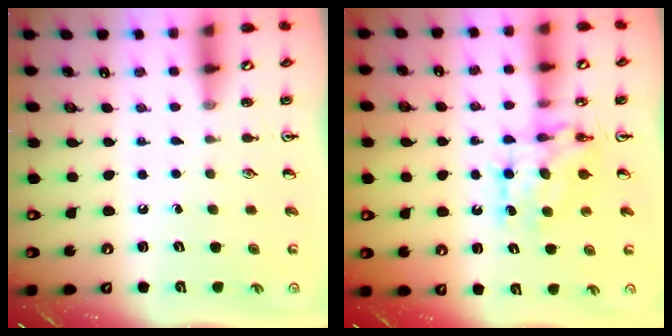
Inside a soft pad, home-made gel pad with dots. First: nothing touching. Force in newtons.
{"total": 9.8, "press": 9.8, "slide": 0.6}